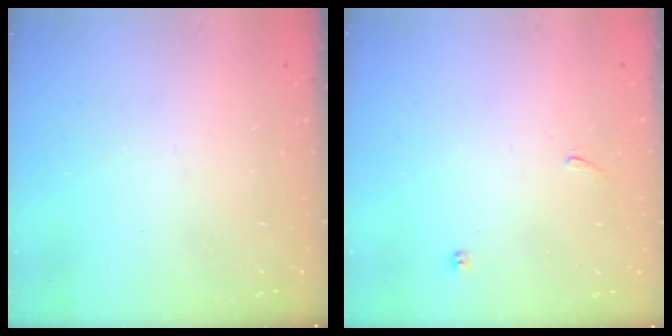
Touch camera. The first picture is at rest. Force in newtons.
{"total": 1.9, "press": 1.6, "slide": 1.0}